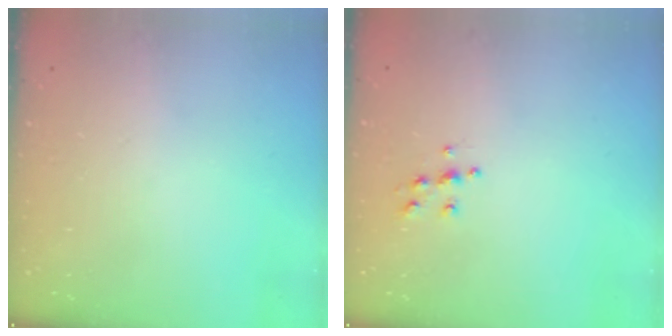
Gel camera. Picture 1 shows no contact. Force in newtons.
{"total": 5.6, "press": 5.5, "slide": 0.5}